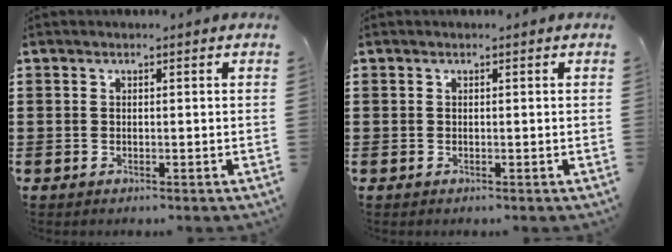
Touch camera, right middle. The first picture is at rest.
{"total": 0.0}